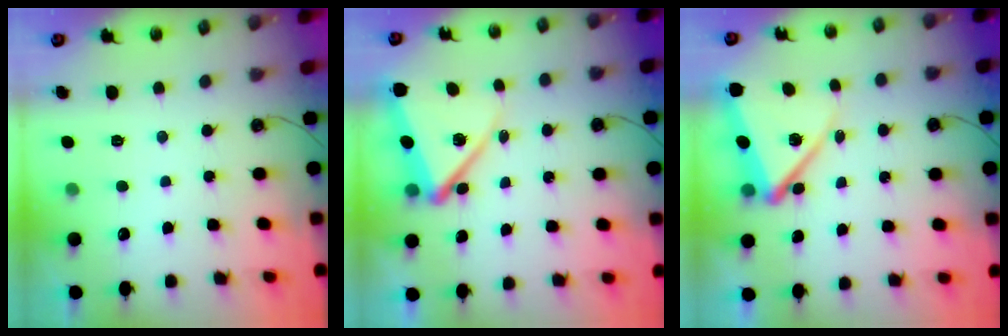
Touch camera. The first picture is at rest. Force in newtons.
{"total": 11.4, "press": 11.3, "slide": 1.7}
{"total": 11.4, "press": 11.3, "slide": 1.7}